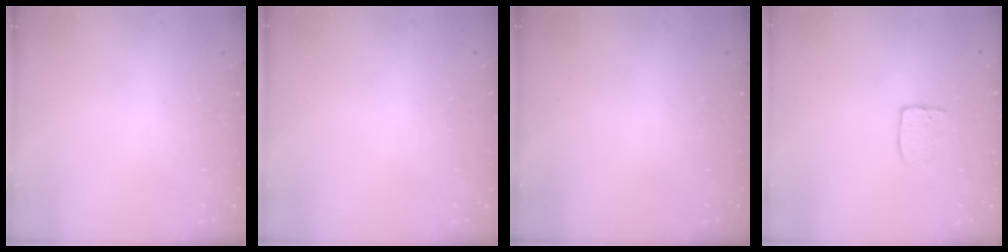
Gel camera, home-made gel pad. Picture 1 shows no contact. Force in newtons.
{"total": 0.0}
{"total": 0.0}
{"total": 4.9, "press": 4.9, "slide": 0.3}